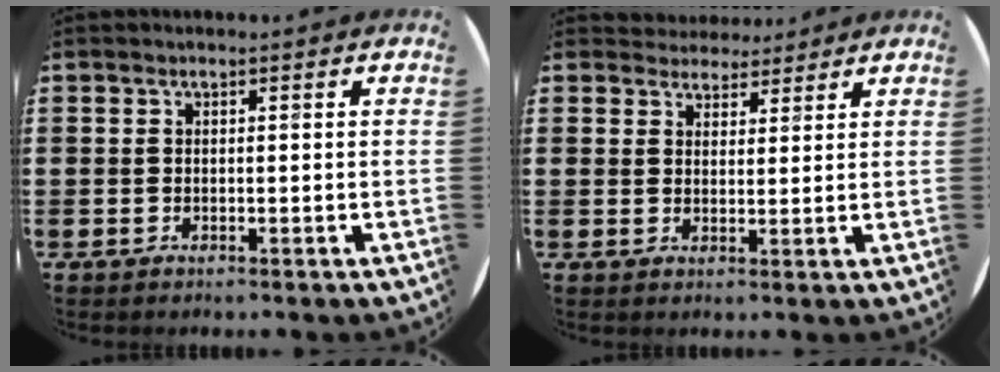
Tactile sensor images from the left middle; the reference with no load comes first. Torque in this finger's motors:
{"motor_torque": [0.38, -0.40, -0.01, 0.00]}